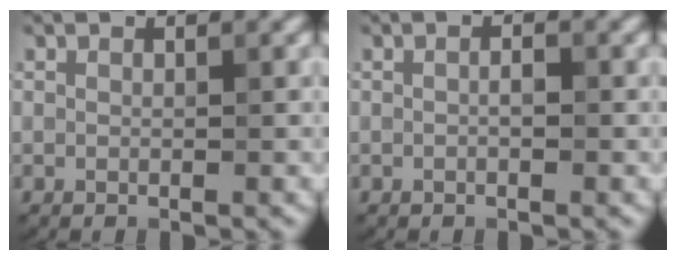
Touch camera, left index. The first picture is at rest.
{"total": 0.9, "force": [-0.1, 0.3, 0.8], "torque": [-0.011, -0.006, -0.001]}